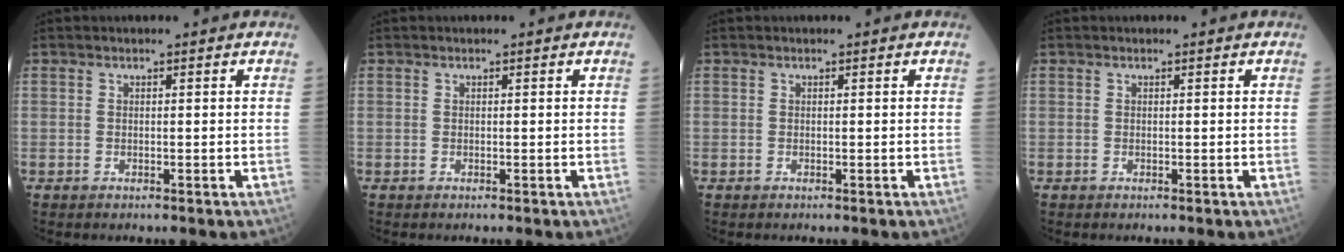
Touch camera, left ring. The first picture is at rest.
{"total": 0.0}
{"total": 0.0}
{"total": 0.0}